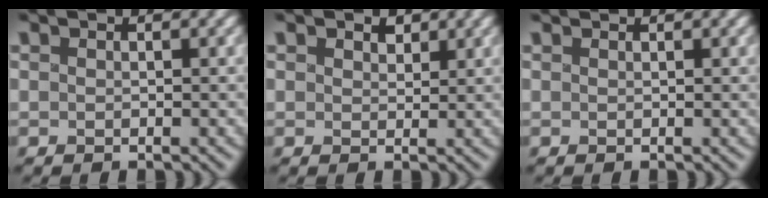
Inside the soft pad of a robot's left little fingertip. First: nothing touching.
{"total": 2.2, "force": [1.3, 1.4, 1.0], "torque": [-0.033, 0.001, 0.018]}
{"total": 0.8, "force": [0.8, 0.0, 0.1], "torque": [-0.003, 0.008, 0.018]}